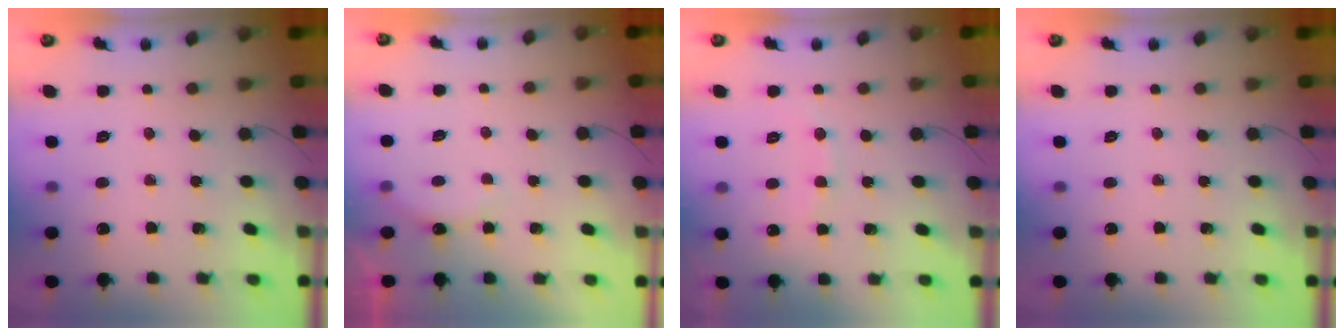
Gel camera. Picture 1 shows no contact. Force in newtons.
{"total": 5.7, "press": 5.6, "slide": 1.1}
{"total": 7.7, "press": 7.6, "slide": 1.4}
{"total": 0.0}